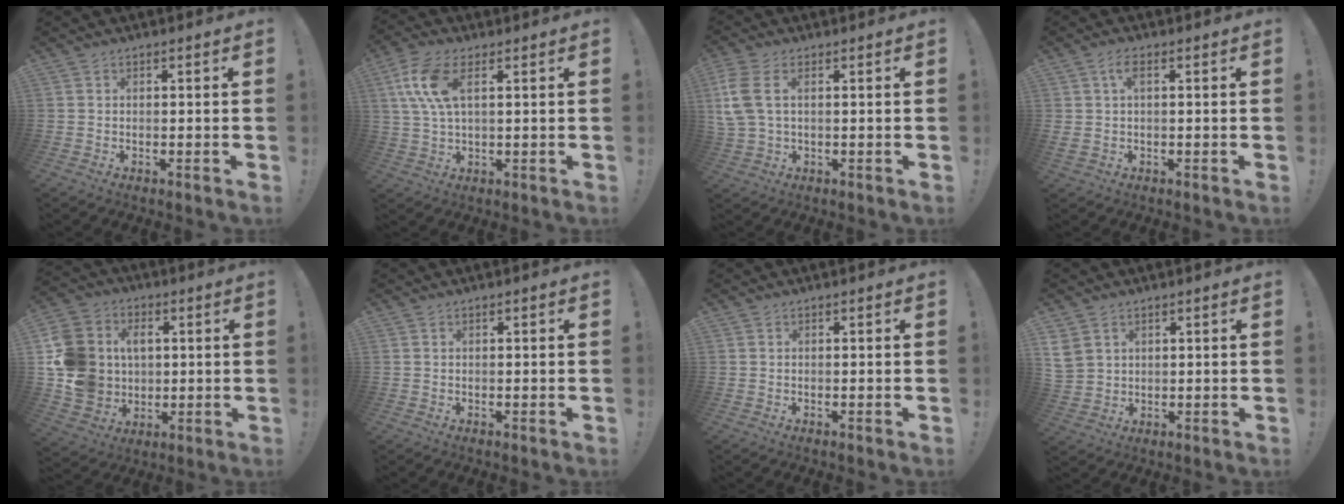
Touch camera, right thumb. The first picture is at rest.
{"total": 10.8, "force": [3.7, 5.2, 8.7], "torque": [-0.178, -0.005, 0.069]}
{"total": 7.5, "force": [2.1, 3.9, 6.2], "torque": [-0.146, -0.001, 0.042]}
{"total": 3.8, "force": [1.0, 1.4, 3.4], "torque": [-0.061, 0.005, 0.016]}
{"total": 16.3, "force": [2.0, 14.4, 7.4], "torque": [-0.161, 0.000, 0.046]}
{"total": 0.0}
{"total": 0.0}
{"total": 5.3, "force": [2.6, 4.1, 2.1], "torque": [-0.049, -0.006, 0.056]}